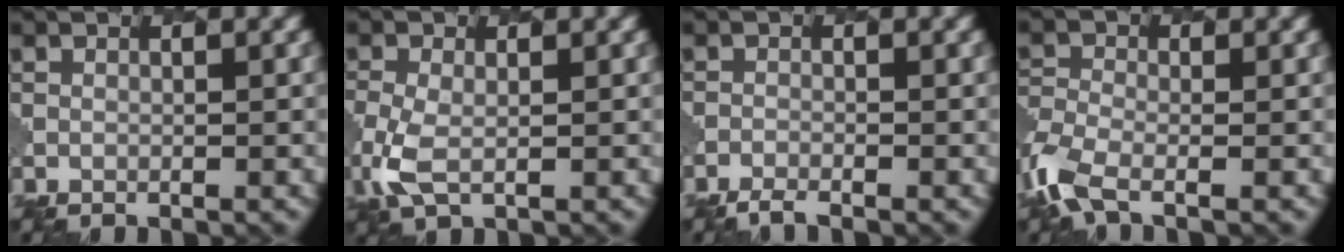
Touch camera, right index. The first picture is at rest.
{"total": 3.3, "force": [-0.9, 2.1, 2.5], "torque": [-0.072, -0.007, -0.017]}
{"total": 1.6, "force": [-1.5, 0.3, 0.4], "torque": [-0.008, -0.005, -0.031]}
{"total": 4.5, "force": [-2.8, 1.8, 3.0], "torque": [-0.077, -0.011, -0.071]}